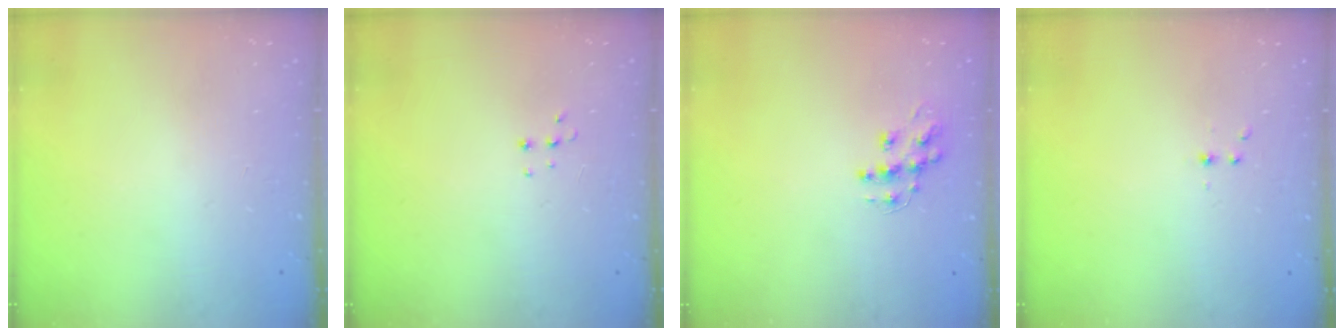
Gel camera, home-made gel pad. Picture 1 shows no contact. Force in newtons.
{"total": 3.8, "press": 3.8, "slide": 0.3}
{"total": 9.8, "press": 9.8, "slide": 0.6}
{"total": 2.2, "press": 1.9, "slide": 1.2}